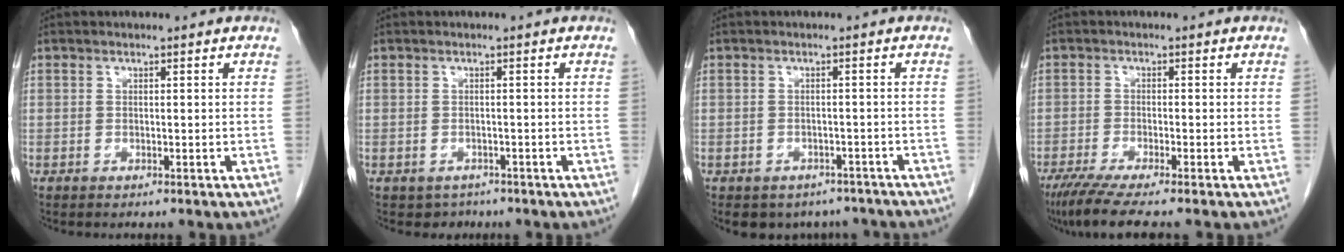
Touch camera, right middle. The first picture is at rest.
{"total": 2.2, "force": [-1.5, 1.6, 0.0], "torque": [-0.005, 0.005, -0.021]}
{"total": 8.1, "force": [-6.7, 4.4, 1.2], "torque": [-0.004, 0.010, -0.071]}
{"total": 6.6, "force": [-5.2, -0.2, 4.1], "torque": [-0.068, -0.019, -0.089]}